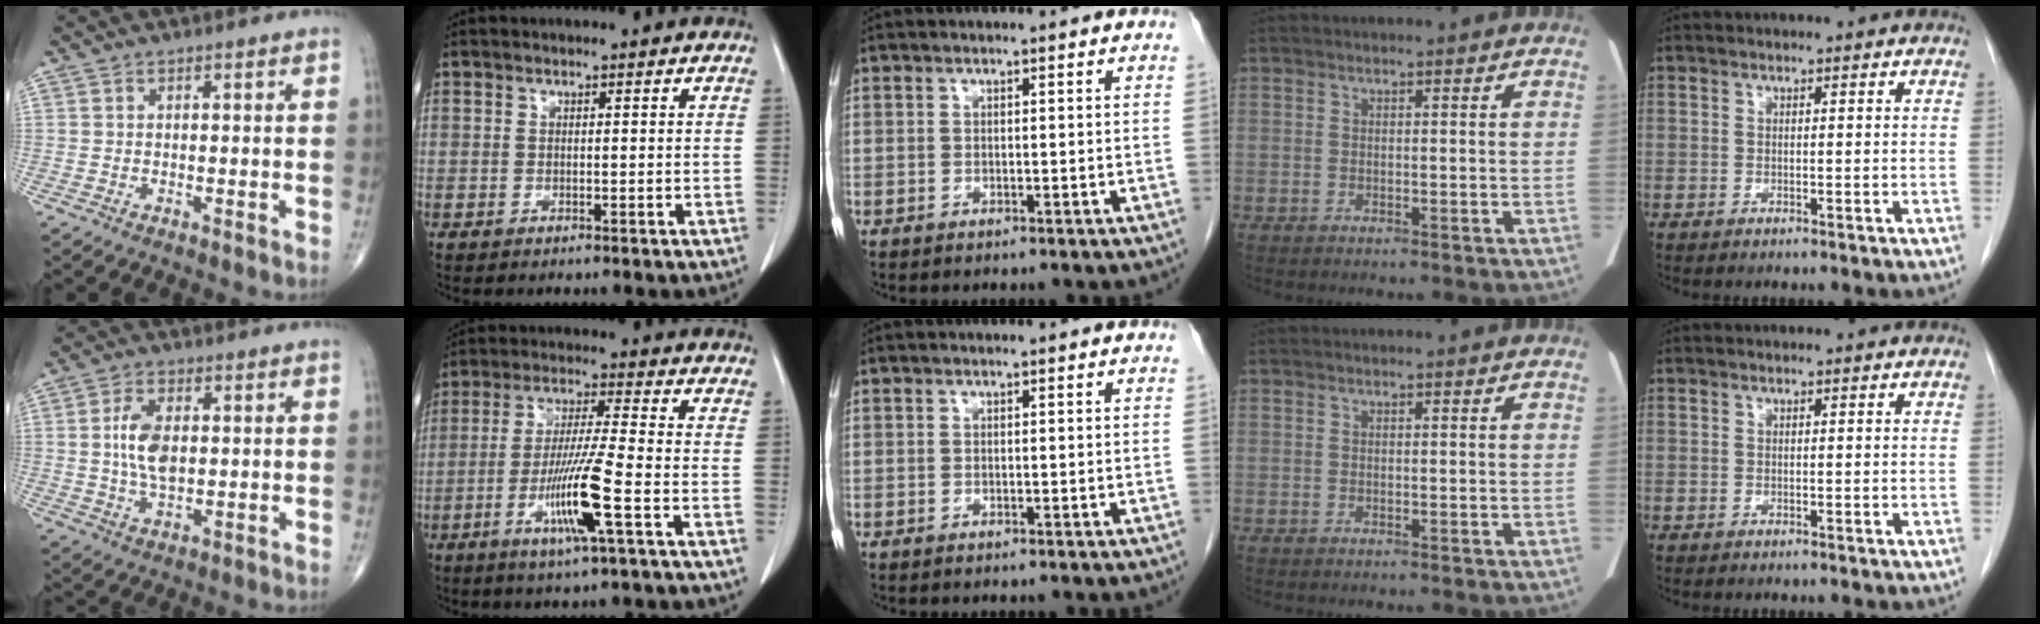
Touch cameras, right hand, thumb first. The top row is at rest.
{"thumb": {"total": 7.7, "force": [0.6, 4.2, 6.5], "torque": [-0.124, 0.000, 0.011]}, "index": {"total": 10.4, "force": [-3.8, -0.7, 9.6], "torque": [-0.189, -0.016, -0.074]}}